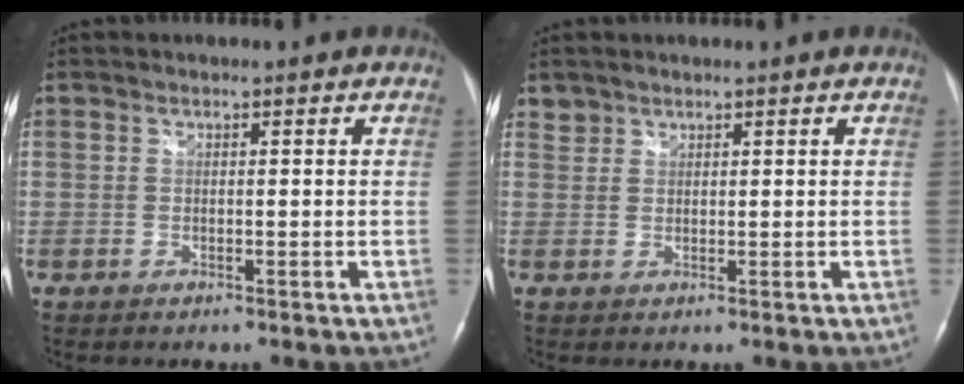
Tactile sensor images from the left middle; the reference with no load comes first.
{"total": 1.5, "force": [1.2, 0.8, -0.3], "torque": [0.012, 0.006, 0.019]}